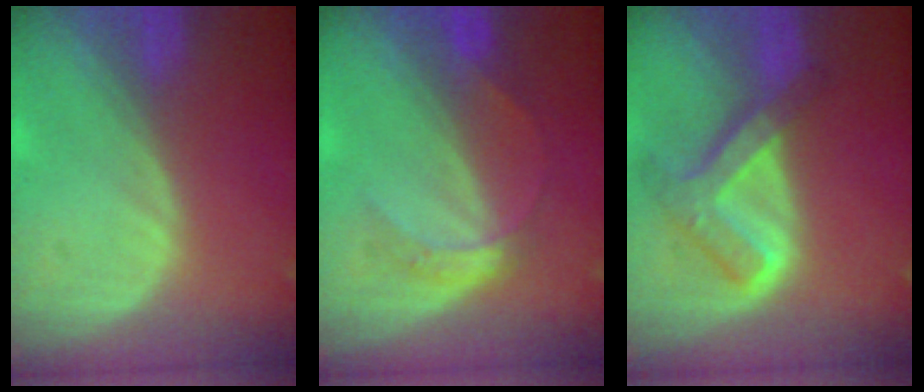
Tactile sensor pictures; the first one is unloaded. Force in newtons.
{"total": 3.8, "press": 3.8, "slide": 0.4}
{"total": 7.7, "press": 6.5, "slide": 4.1}